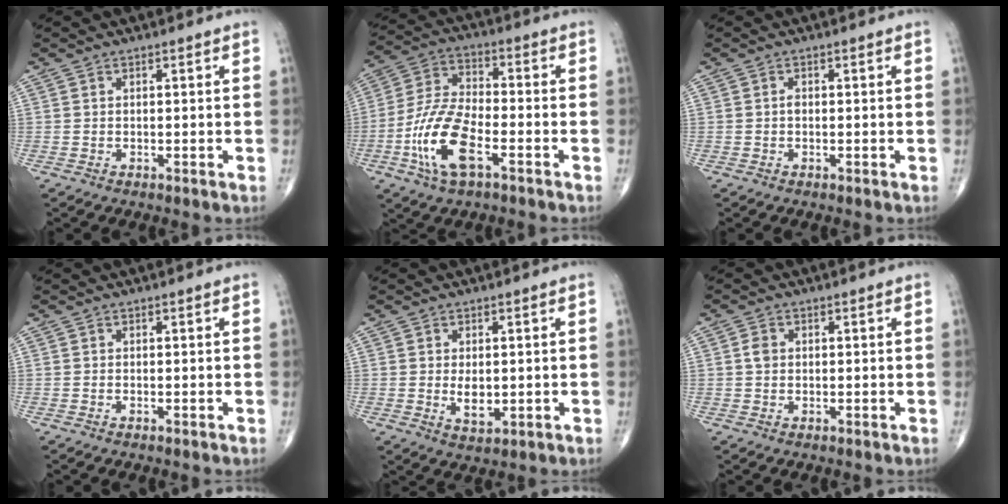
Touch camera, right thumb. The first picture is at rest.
{"total": 13.8, "force": [-5.5, 5.8, 11.3], "torque": [-0.235, 0.025, -0.105]}
{"total": 0.6, "force": [-0.1, 0.4, 0.5], "torque": [-0.007, 0.001, -0.006]}
{"total": 0.0}
{"total": 3.8, "force": [0.0, 2.2, 3.2], "torque": [-0.045, -0.009, 0.006]}
{"total": 1.9, "force": [0.3, 1.5, 1.1], "torque": [-0.019, 0.003, 0.003]}